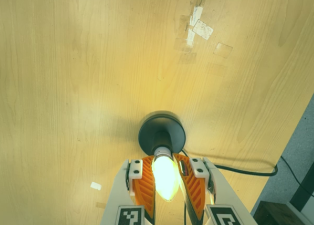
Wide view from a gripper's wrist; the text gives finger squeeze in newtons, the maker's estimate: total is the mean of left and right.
{"total": 24.0, "left": 22.2, "right": 25.9}